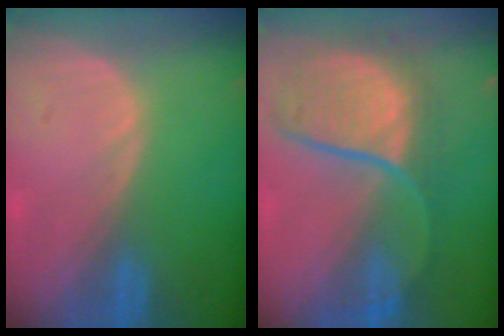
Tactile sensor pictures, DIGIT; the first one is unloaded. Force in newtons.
{"total": 10.0, "press": 9.3, "slide": 3.7}